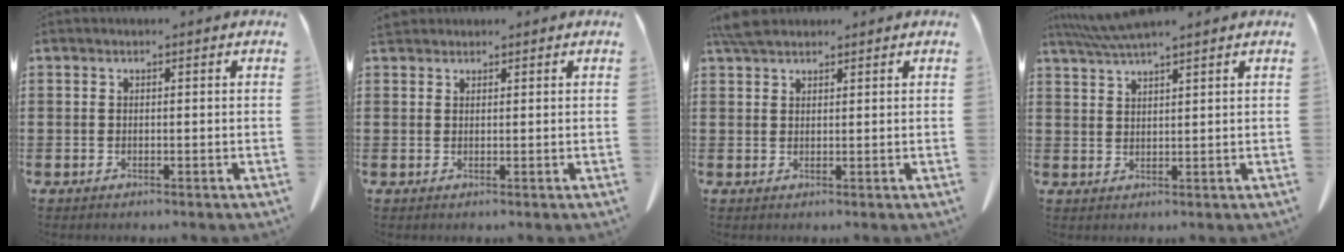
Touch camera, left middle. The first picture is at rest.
{"total": 1.5, "force": [1.4, 0.5, 0.3], "torque": [-0.012, 0.002, 0.029]}
{"total": 3.4, "force": [2.9, 1.0, 1.6], "torque": [-0.039, 0.002, 0.056]}
{"total": 3.8, "force": [3.3, -0.1, 1.9], "torque": [-0.046, -0.005, 0.062]}